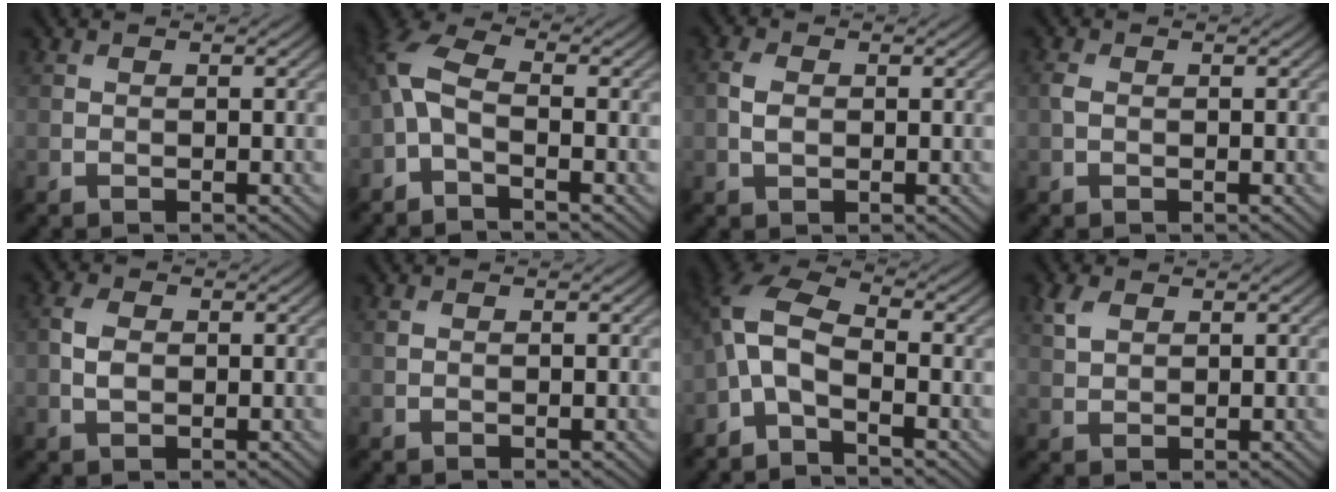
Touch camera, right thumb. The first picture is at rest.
{"total": 5.3, "force": [-1.3, 2.5, 4.5], "torque": [-0.115, 0.012, -0.040]}
{"total": 2.5, "force": [0.0, 1.7, 1.9], "torque": [-0.046, 0.002, -0.002]}
{"total": 1.1, "force": [0.1, 0.8, 0.9], "torque": [-0.025, 0.004, -0.002]}
{"total": 3.0, "force": [0.0, 2.1, 2.2], "torque": [-0.053, 0.001, -0.002]}
{"total": 0.6, "force": [0.2, 0.4, 0.3], "torque": [-0.007, 0.000, 0.004]}
{"total": 6.8, "force": [-2.2, 3.3, 5.5], "torque": [-0.126, 0.013, -0.065]}
{"total": 3.1, "force": [1.5, 1.9, 1.9], "torque": [-0.049, 0.005, 0.031]}